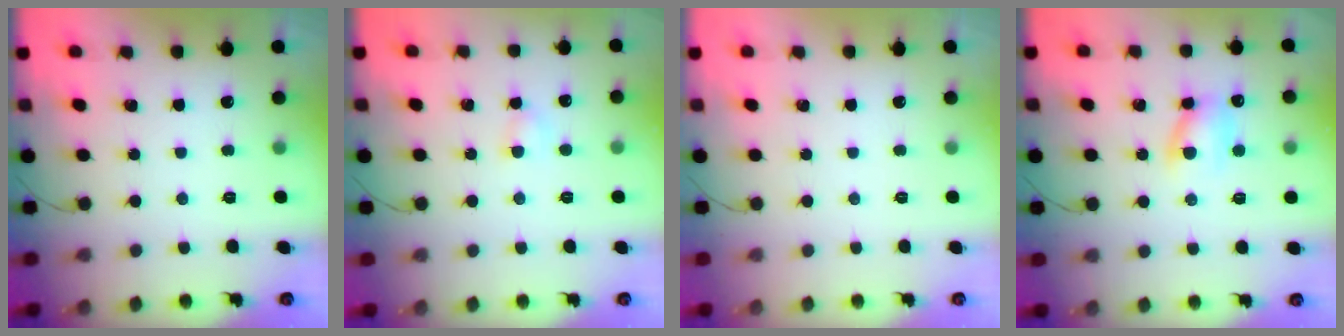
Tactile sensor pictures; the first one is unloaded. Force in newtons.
{"total": 3.2, "press": 3.0, "slide": 1.2}
{"total": 0.0}
{"total": 8.3, "press": 8.2, "slide": 1.4}